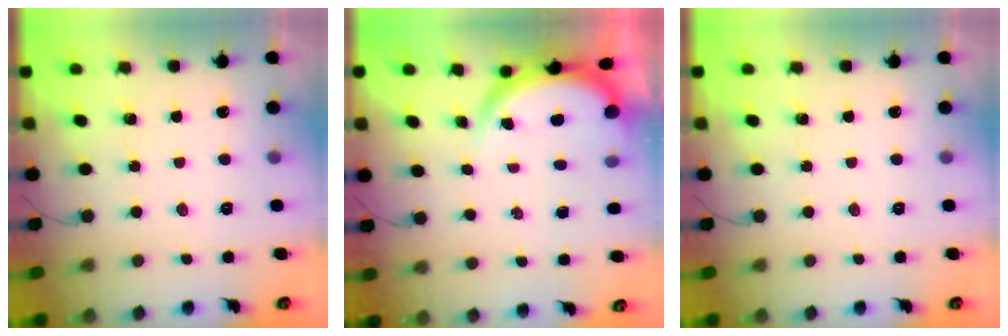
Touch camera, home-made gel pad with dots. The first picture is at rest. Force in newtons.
{"total": 3.9, "press": 3.9, "slide": 0.1}
{"total": 0.0}